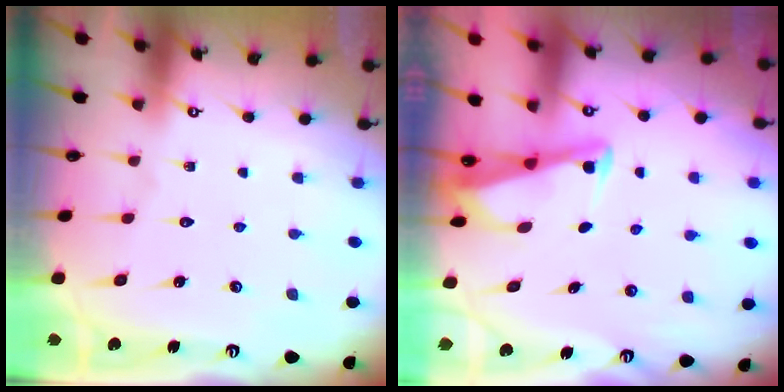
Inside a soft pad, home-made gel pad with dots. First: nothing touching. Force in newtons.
{"total": 2.7, "press": 2.7, "slide": 0.4}